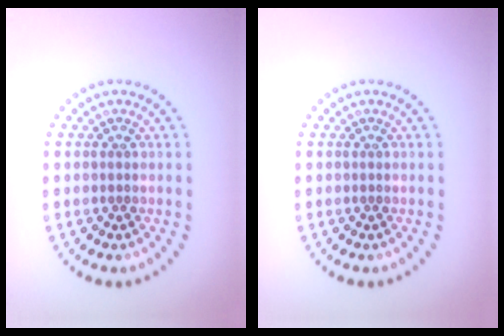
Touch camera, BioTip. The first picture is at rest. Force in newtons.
{"total": 0.0}